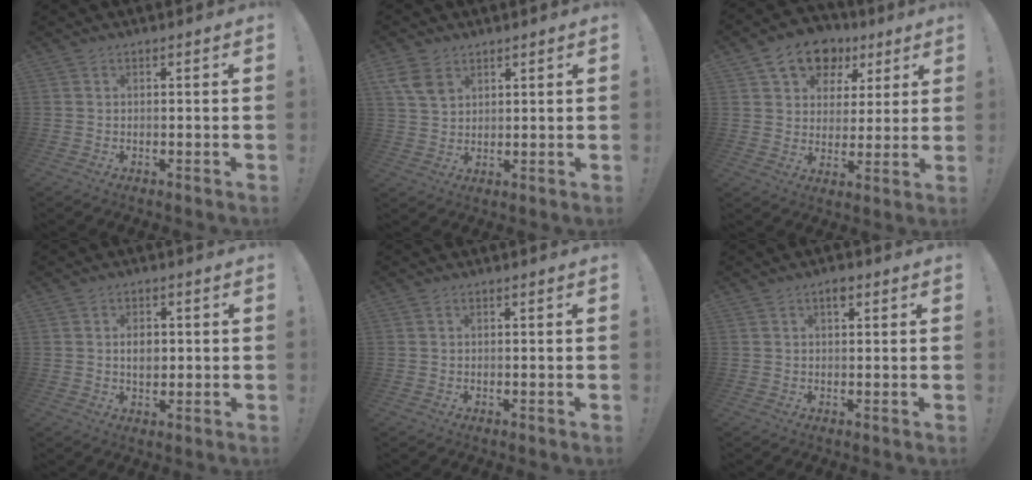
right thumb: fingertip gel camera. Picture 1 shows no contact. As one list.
[{"total": 7.5, "force": [4.1, 4.9, 3.9], "torque": [-0.069, -0.015, 0.081]}, {"total": 13.2, "force": [7.2, 9.5, 5.8], "torque": [-0.080, -0.034, 0.134]}, {"total": 4.1, "force": [0.0, 3.0, 2.9], "torque": [-0.031, -0.001, -0.005]}, {"total": 0.0}, {"total": 2.3, "force": [1.2, 1.2, 1.5], "torque": [-0.010, -0.004, 0.016]}]